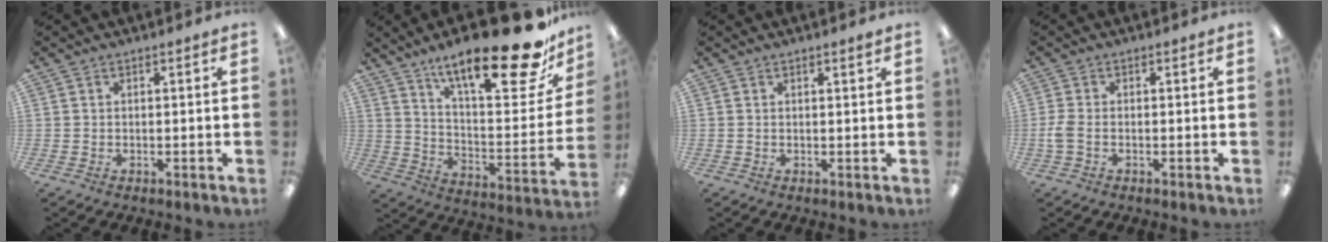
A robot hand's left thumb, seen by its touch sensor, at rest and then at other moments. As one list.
[{"total": 25.0, "force": [17.4, 6.5, 16.8], "torque": [-0.243, -0.126, 0.280]}, {"total": 0.8, "force": [0.7, -0.1, 0.2], "torque": [-0.005, -0.001, 0.013]}, {"total": 2.9, "force": [-0.6, 1.5, 2.4], "torque": [-0.053, 0.000, -0.013]}]